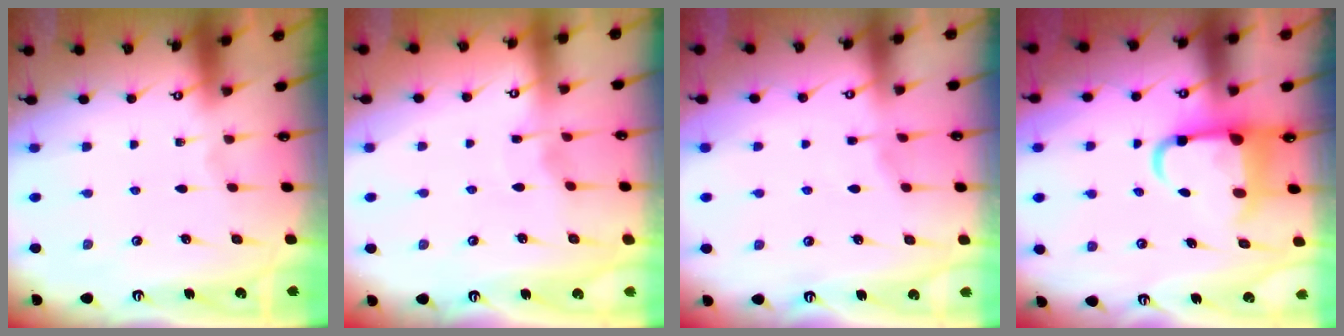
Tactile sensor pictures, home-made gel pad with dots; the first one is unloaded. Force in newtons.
{"total": 3.1, "press": 3.1, "slide": 0.5}
{"total": 2.1, "press": 2.1, "slide": 0.4}
{"total": 8.3, "press": 7.7, "slide": 2.9}